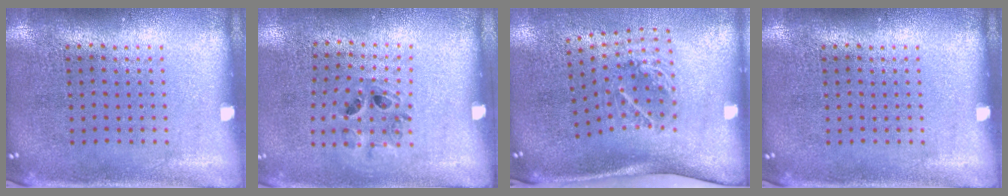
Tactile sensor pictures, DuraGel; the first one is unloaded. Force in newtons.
{"total": 1.0, "press": 0.8, "slide": 0.5}
{"total": 2.1, "press": 1.3, "slide": 1.6}
{"total": 0.0}